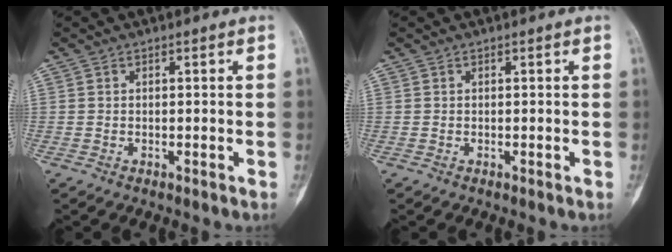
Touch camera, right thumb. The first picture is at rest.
{"total": 0.0}